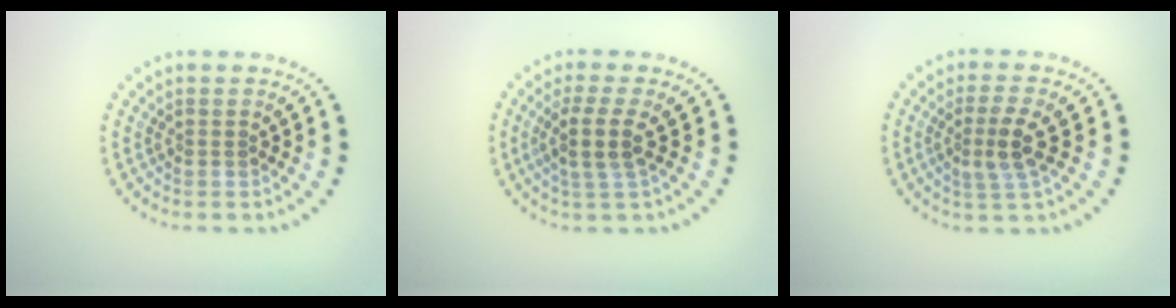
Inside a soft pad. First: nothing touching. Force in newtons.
{"total": 2.7, "press": 2.2, "slide": 1.6}
{"total": 2.8, "press": 2.5, "slide": 1.2}